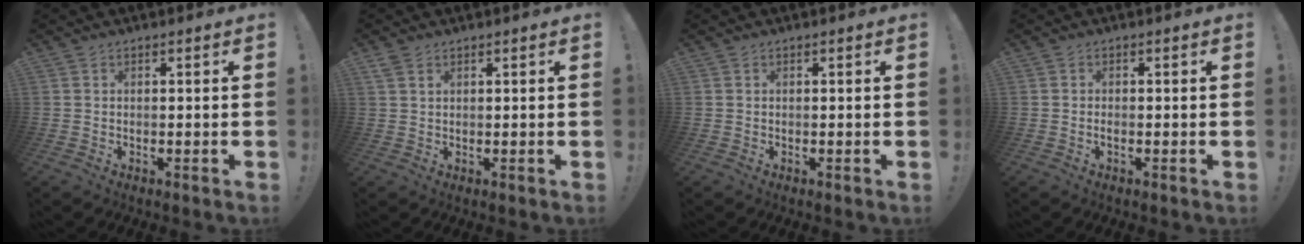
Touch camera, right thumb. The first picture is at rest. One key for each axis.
{"total": 1.6, "fx": 1.0, "fy": 0.8, "fz": 0.9, "tx": -0.026, "ty": 0.003, "tz": 0.021}
{"total": 0.0}
{"total": 0.9, "fx": -0.6, "fy": 0.2, "fz": 0.6, "tx": -0.012, "ty": 0.002, "tz": -0.011}